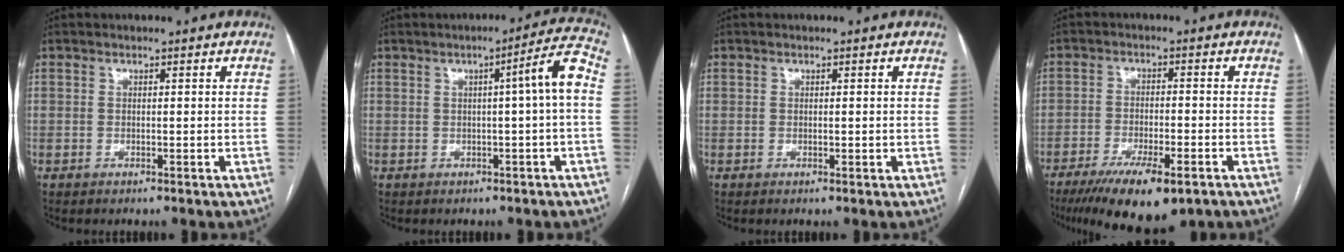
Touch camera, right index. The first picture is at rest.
{"total": 5.8, "force": [0.1, -0.7, 5.8], "torque": [-0.076, 0.011, 0.002]}
{"total": 0.7, "force": [0.0, 0.2, 0.7], "torque": [-0.013, -0.003, 0.002]}
{"total": 12.5, "force": [-8.2, 3.0, 9.0], "torque": [-0.147, -0.026, -0.127]}